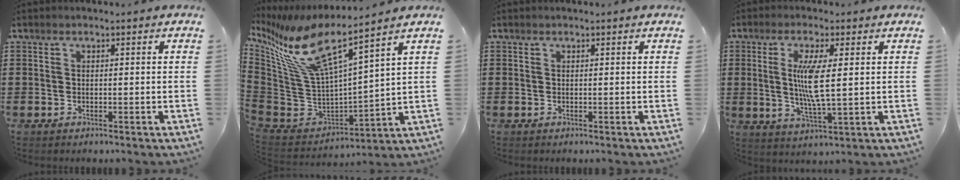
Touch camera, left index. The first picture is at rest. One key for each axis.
{"total": 10.9, "fx": 6.9, "fy": 1.7, "fz": 8.2, "tx": -0.212, "ty": -0.065, "tz": 0.109}
{"total": 0.0}
{"total": 6.9, "fx": 1.2, "fy": 1.4, "fz": 6.6, "tx": -0.136, "ty": -0.003, "tz": 0.016}